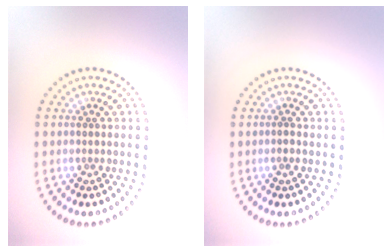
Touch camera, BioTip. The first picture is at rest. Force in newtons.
{"total": 0.6, "press": 0.3, "slide": 0.4}